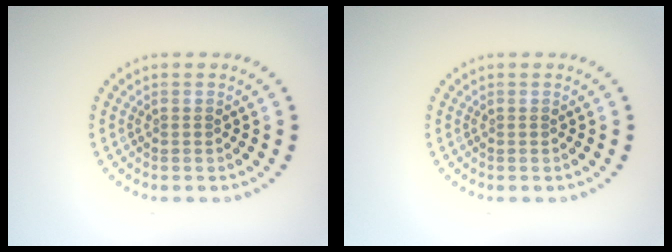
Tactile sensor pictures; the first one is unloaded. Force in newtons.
{"total": 0.0}